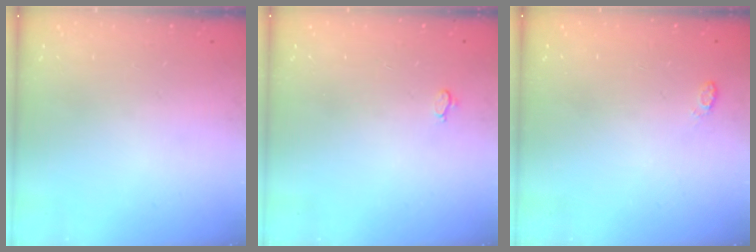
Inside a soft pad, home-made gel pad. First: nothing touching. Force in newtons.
{"total": 2.6, "press": 2.6, "slide": 0.3}
{"total": 4.3, "press": 4.3, "slide": 0.5}